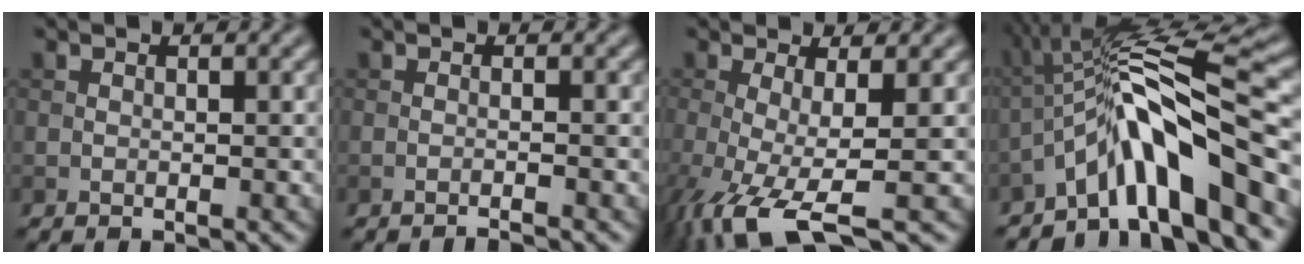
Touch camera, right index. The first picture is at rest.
{"total": 1.3, "force": [-0.9, 0.3, 1.0], "torque": [-0.002, -0.001, -0.026]}
{"total": 6.4, "force": [-2.5, 1.4, 5.7], "torque": [-0.110, -0.012, -0.053]}
{"total": 9.8, "force": [-4.3, 1.9, 8.6], "torque": [-0.130, 0.022, -0.083]}